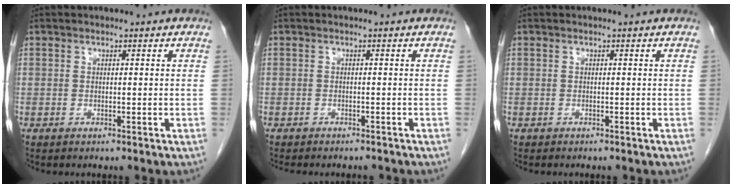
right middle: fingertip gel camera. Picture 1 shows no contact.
{"total": 5.5, "force": [-4.9, 1.6, 1.9], "torque": [-0.020, -0.002, -0.062]}
{"total": 0.5, "force": [-0.4, 0.2, 0.2], "torque": [-0.008, 0.001, -0.005]}